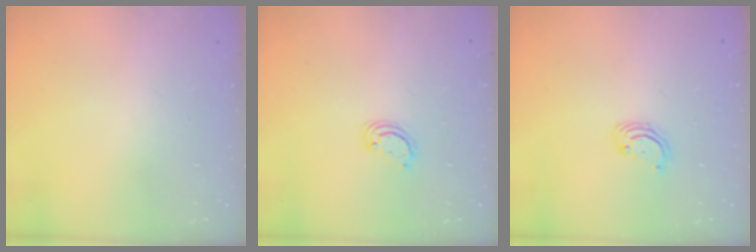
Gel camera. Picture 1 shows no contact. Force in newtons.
{"total": 2.6, "press": 2.6, "slide": 0.3}
{"total": 2.5, "press": 2.5, "slide": 0.2}